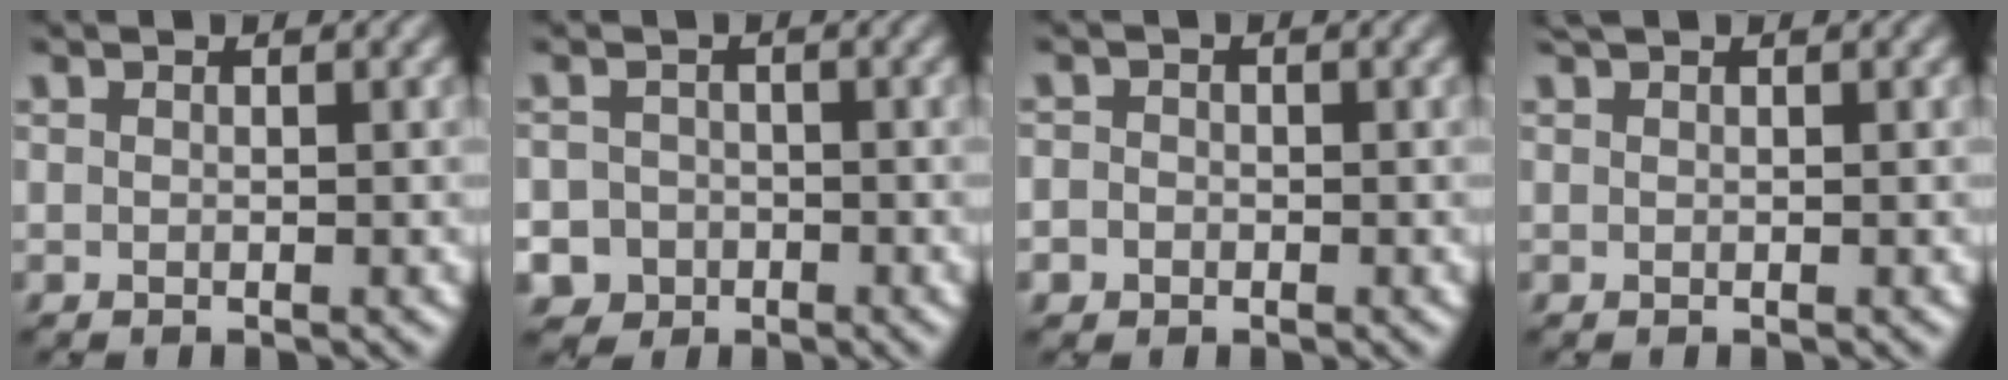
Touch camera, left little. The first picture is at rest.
{"total": 5.6, "force": [-3.2, 4.5, 1.2], "torque": [-0.011, -0.014, -0.061]}
{"total": 1.6, "force": [-0.4, 1.4, 0.5], "torque": [0.006, 0.004, -0.013]}
{"total": 0.6, "force": [0.5, 0.0, 0.3], "torque": [-0.003, 0.002, 0.010]}